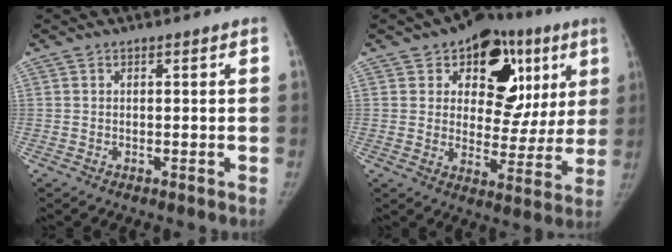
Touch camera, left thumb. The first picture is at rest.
{"total": 19.5, "force": [8.1, 12.5, 12.6], "torque": [-0.100, -0.009, 0.105]}